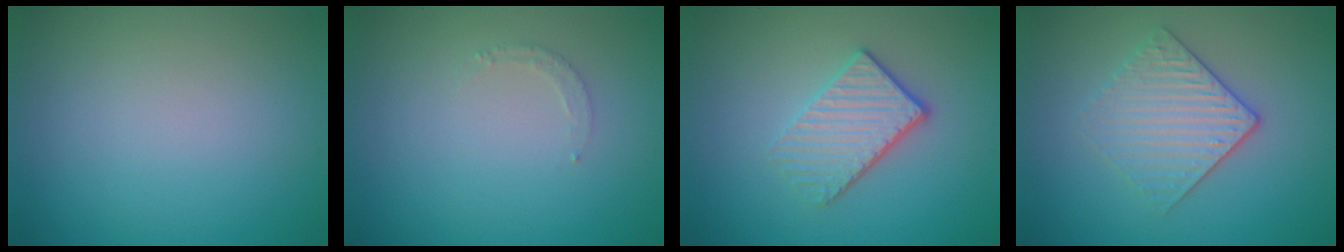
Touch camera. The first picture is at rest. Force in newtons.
{"total": 0.9, "press": 0.9, "slide": 0.2}
{"total": 3.8, "press": 3.1, "slide": 2.1}
{"total": 3.4, "press": 3.1, "slide": 1.6}